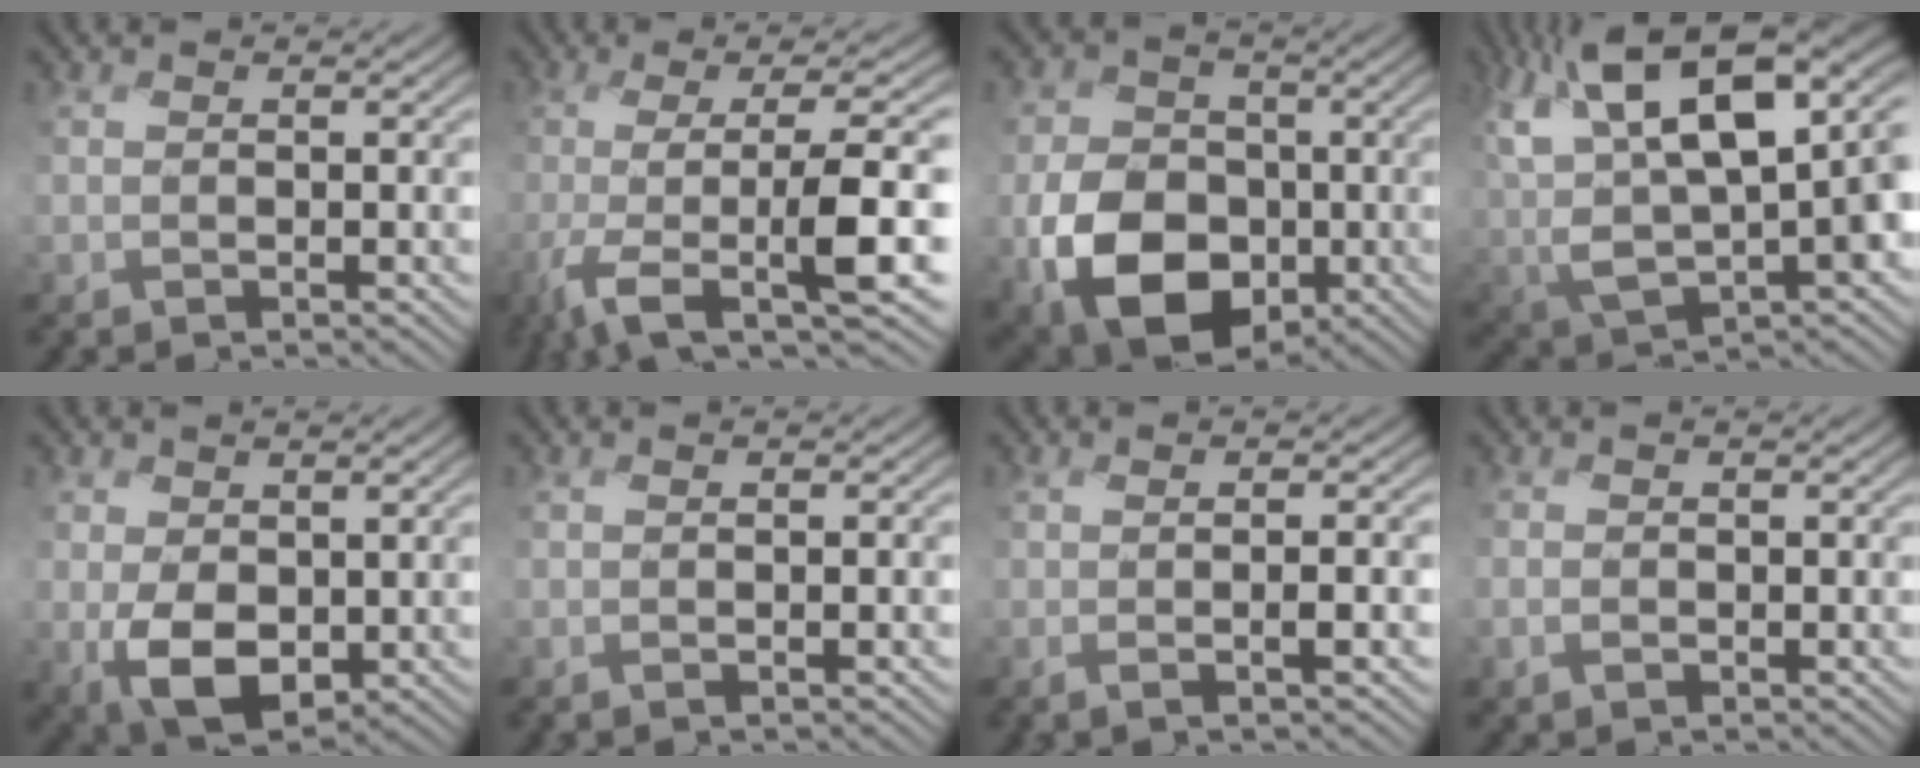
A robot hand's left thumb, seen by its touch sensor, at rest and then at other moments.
{"total": 11.2, "force": [-3.7, 1.9, 10.3], "torque": [-0.171, -0.001, -0.071]}
{"total": 11.9, "force": [-4.3, 8.7, 7.0], "torque": [-0.141, -0.028, -0.091]}
{"total": 18.6, "force": [5.0, 10.1, 14.8], "torque": [-0.280, 0.005, 0.087]}
{"total": 6.3, "force": [-0.6, 4.2, 4.8], "torque": [-0.110, -0.017, -0.013]}
{"total": 0.6, "force": [-0.1, -0.1, 0.6], "torque": [-0.007, 0.002, -0.003]}
{"total": 2.6, "force": [-0.5, -0.1, 2.6], "torque": [-0.039, 0.010, -0.019]}
{"total": 0.8, "force": [-0.4, 0.6, 0.4], "torque": [-0.009, -0.002, -0.008]}